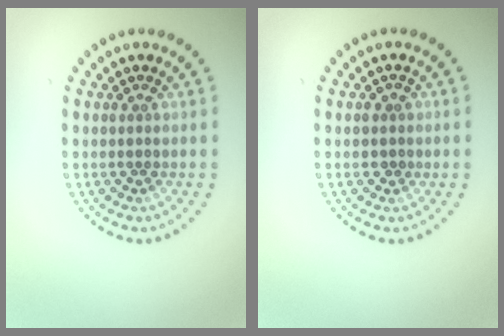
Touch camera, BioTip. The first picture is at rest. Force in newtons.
{"total": 1.0, "press": 0.9, "slide": 0.5}